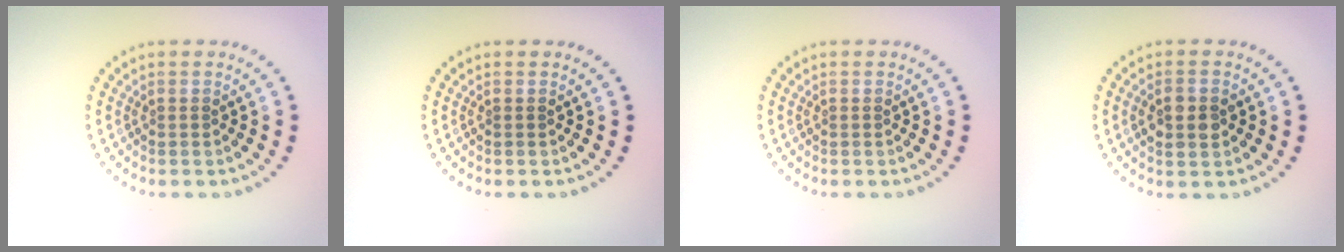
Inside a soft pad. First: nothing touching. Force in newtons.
{"total": 0.0}
{"total": 0.0}
{"total": 2.6, "press": 2.5, "slide": 0.2}